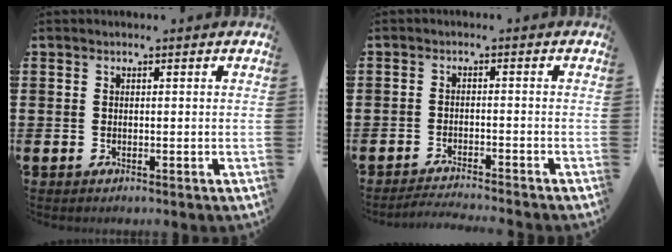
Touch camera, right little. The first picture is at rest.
{"total": 1.8, "force": [-1.8, -0.2, 0.4], "torque": [-0.005, 0.002, -0.035]}